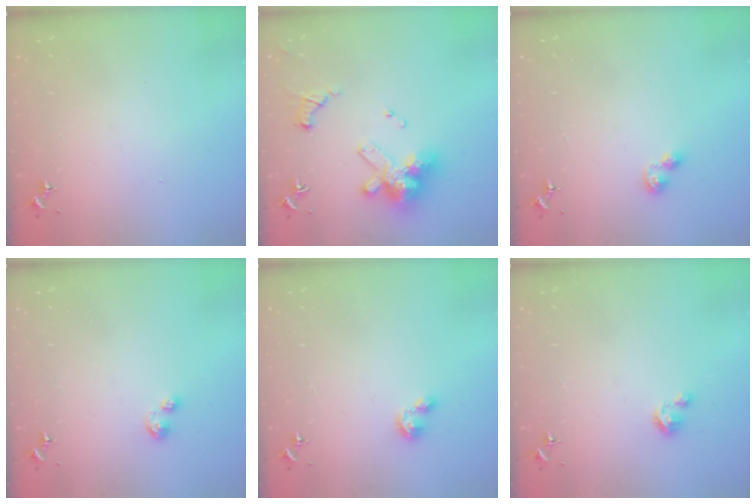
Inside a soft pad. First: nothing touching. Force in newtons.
{"total": 15.5, "press": 15.4, "slide": 1.7}
{"total": 4.6, "press": 4.5, "slide": 0.6}
{"total": 4.4, "press": 4.4, "slide": 0.5}
{"total": 3.2, "press": 3.2, "slide": 0.5}
{"total": 2.5, "press": 2.5, "slide": 0.3}